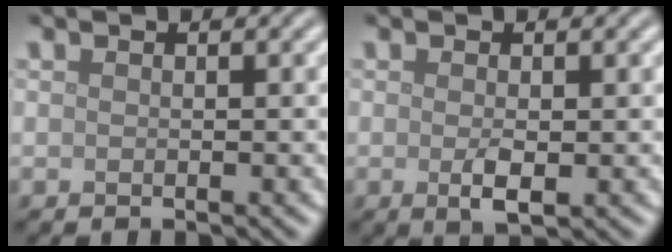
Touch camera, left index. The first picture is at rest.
{"total": 1.9, "force": [-0.3, 0.7, 1.8], "torque": [-0.035, -0.007, -0.001]}